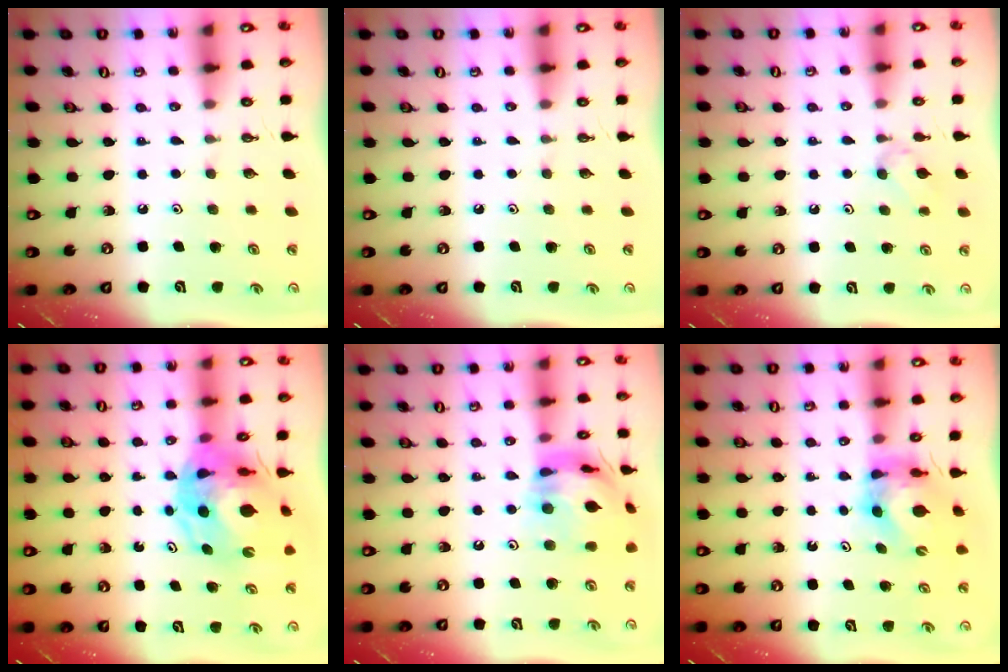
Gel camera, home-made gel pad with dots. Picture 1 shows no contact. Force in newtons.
{"total": 0.0}
{"total": 3.4, "press": 3.3, "slide": 0.6}
{"total": 13.7, "press": 13.6, "slide": 1.6}
{"total": 17.0, "press": 16.9, "slide": 2.0}
{"total": 6.2, "press": 6.1, "slide": 0.6}